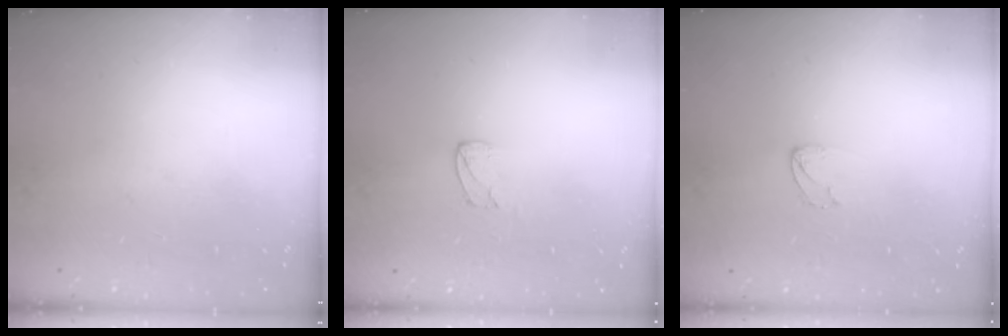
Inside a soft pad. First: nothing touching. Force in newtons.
{"total": 3.1, "press": 3.1, "slide": 0.1}
{"total": 2.8, "press": 2.8, "slide": 0.2}